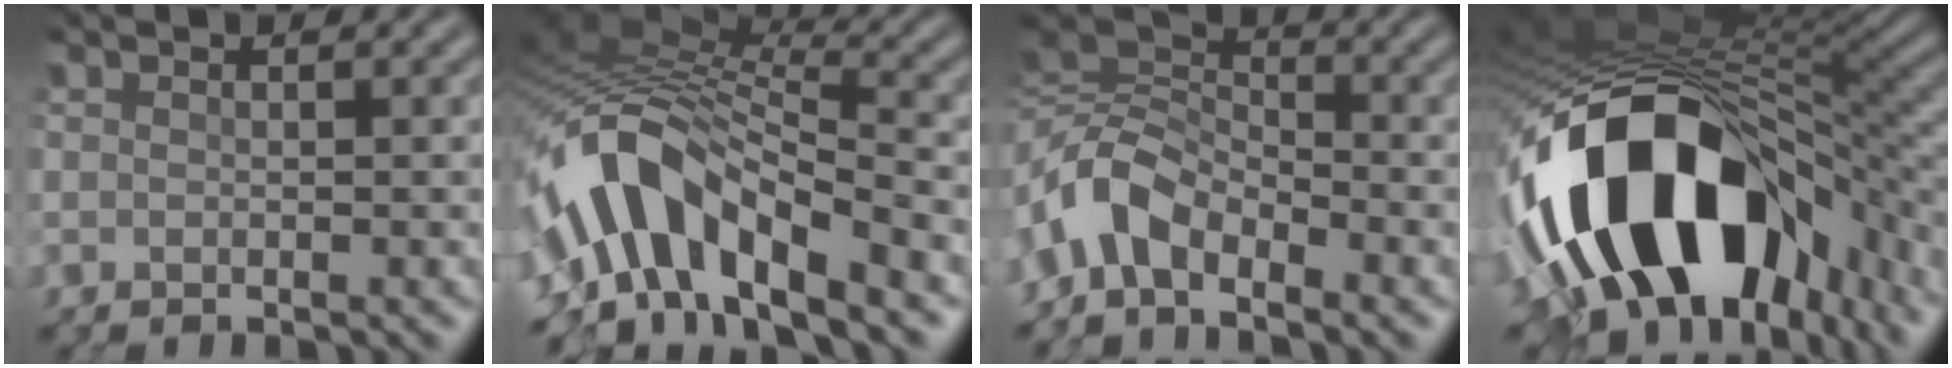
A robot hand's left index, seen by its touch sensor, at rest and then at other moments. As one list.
[{"total": 9.7, "force": [-4.1, 4.3, 7.6], "torque": [-0.128, 0.018, -0.083]}, {"total": 4.8, "force": [-2.2, 2.8, 3.2], "torque": [-0.066, 0.010, -0.057]}, {"total": 16.5, "force": [-5.1, 9.7, 12.3], "torque": [-0.225, -0.010, -0.075]}]